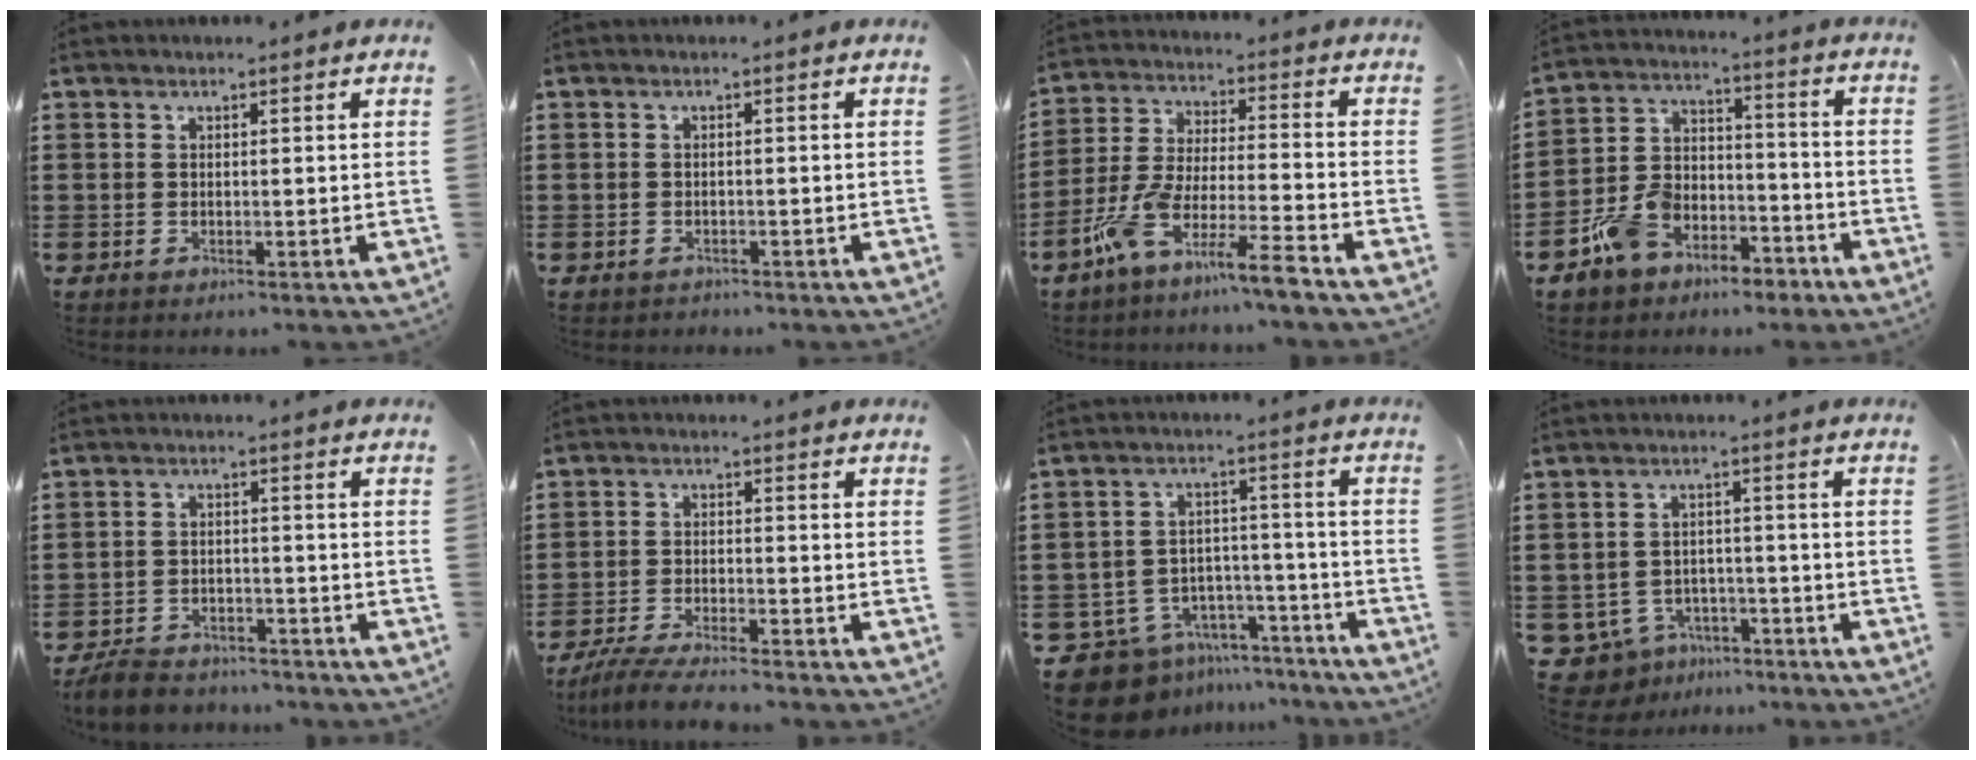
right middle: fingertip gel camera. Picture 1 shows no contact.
{"total": 0.7, "force": [-0.6, 0.3, -0.1], "torque": [0.001, 0.003, -0.015]}
{"total": 9.3, "force": [-7.7, -0.3, 5.3], "torque": [-0.132, -0.014, -0.161]}
{"total": 8.6, "force": [-6.4, 4.9, 2.9], "torque": [-0.076, 0.024, -0.128]}
{"total": 4.3, "force": [-4.2, 0.9, 0.4], "torque": [-0.023, 0.004, -0.092]}
{"total": 5.0, "force": [-4.6, 0.2, 1.9], "torque": [-0.043, -0.011, -0.090]}
{"total": 10.1, "force": [-8.9, 4.1, 2.1], "torque": [-0.062, 0.030, -0.174]}
{"total": 4.4, "force": [-3.7, 2.2, 0.8], "torque": [-0.043, 0.001, -0.080]}